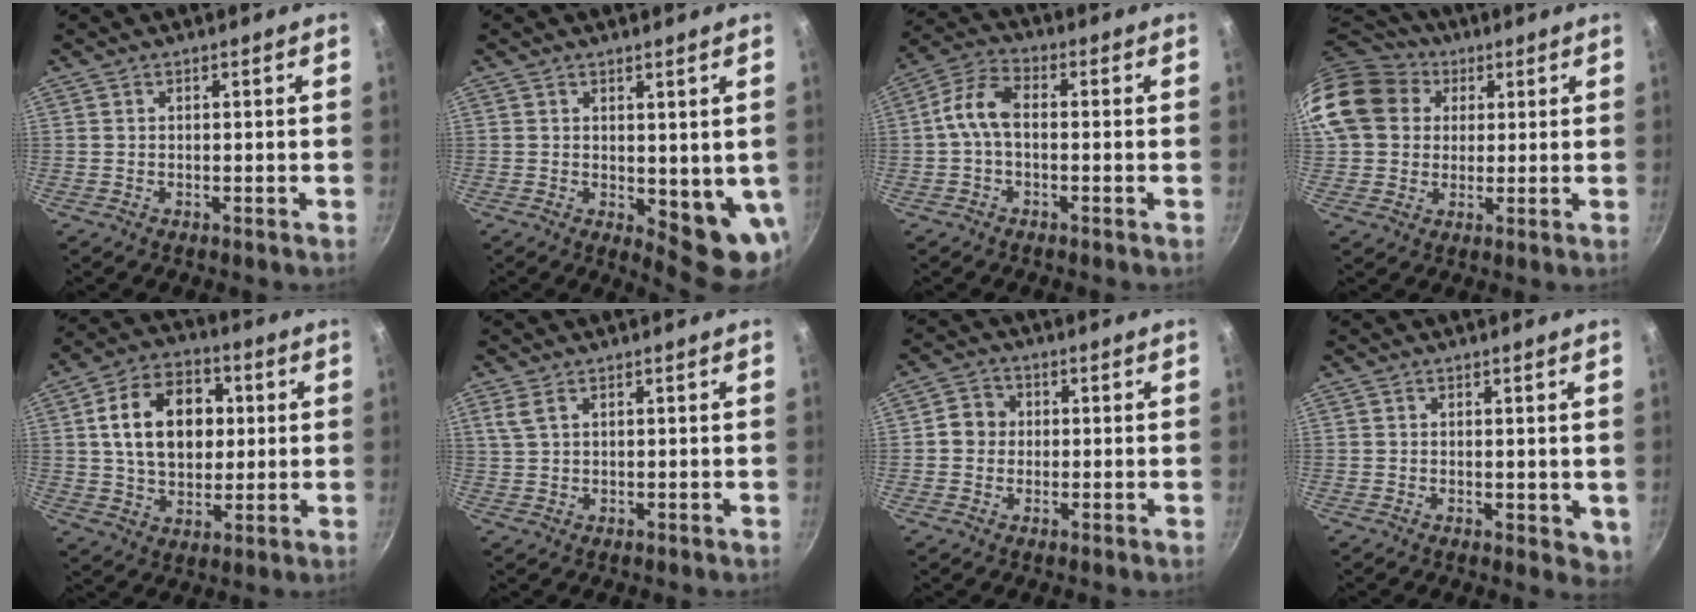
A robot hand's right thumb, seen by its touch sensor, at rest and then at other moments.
{"total": 7.8, "force": [0.6, 3.4, 7.0], "torque": [-0.074, -0.016, 0.019]}
{"total": 7.2, "force": [-0.6, 4.0, 6.0], "torque": [-0.122, 0.033, -0.025]}
{"total": 17.5, "force": [5.3, 14.4, 8.3], "torque": [-0.156, 0.025, 0.090]}
{"total": 16.6, "force": [2.8, 11.7, 11.5], "torque": [-0.157, 0.013, 0.040]}
{"total": 2.7, "force": [1.5, 1.4, 1.9], "torque": [-0.039, -0.001, 0.033]}
{"total": 4.5, "force": [0.2, 4.2, 1.6], "torque": [-0.004, 0.007, -0.009]}
{"total": 3.9, "force": [0.9, 2.2, 3.1], "torque": [-0.030, -0.011, 0.015]}